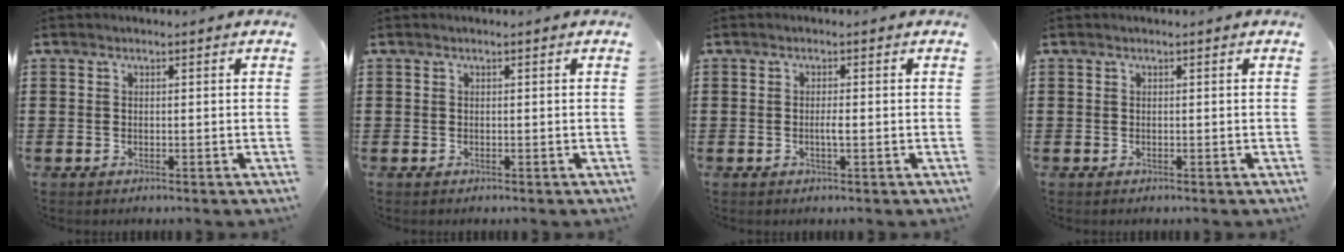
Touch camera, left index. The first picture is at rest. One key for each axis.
{"total": 0.0}
{"total": 1.7, "fx": -0.3, "fy": 0.1, "fz": 1.6, "tx": -0.030, "ty": -0.001, "tz": -0.007}
{"total": 0.0}